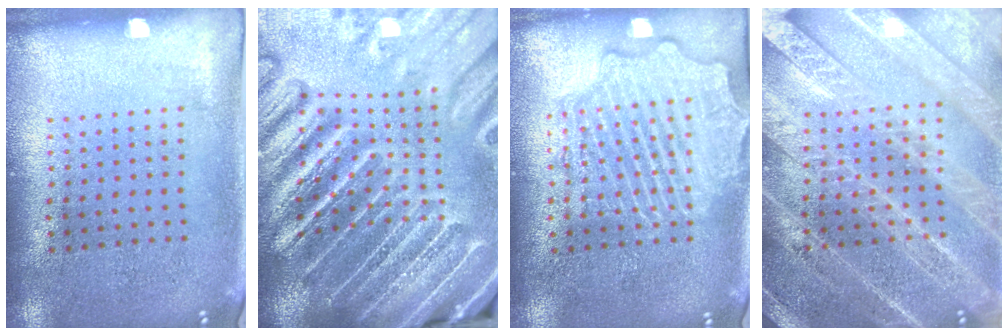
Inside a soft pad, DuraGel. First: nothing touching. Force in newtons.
{"total": 5.3, "press": 4.7, "slide": 2.4}
{"total": 4.1, "press": 4.1, "slide": 0.6}
{"total": 4.0, "press": 3.9, "slide": 0.6}